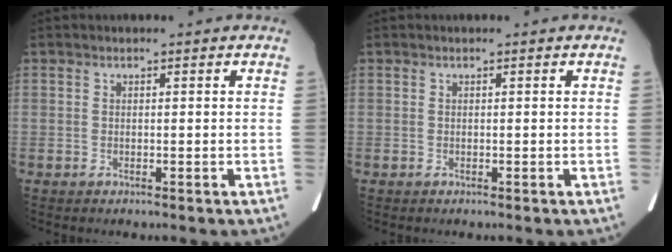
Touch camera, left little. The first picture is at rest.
{"total": 0.0}